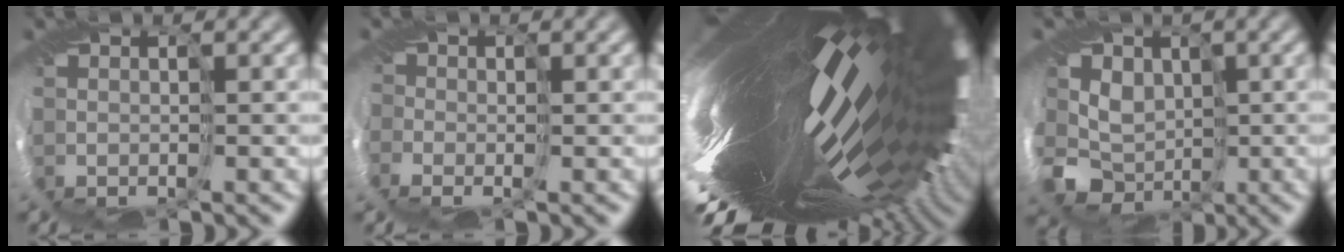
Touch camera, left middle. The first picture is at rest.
{"total": 3.4, "force": [-1.6, 2.7, 1.2], "torque": [-0.030, -0.008, -0.027]}
{"total": 20.0, "force": [2.0, 5.2, 19.2], "torque": [-0.308, -0.044, 0.039]}
{"total": 6.7, "force": [-1.6, 6.1, 2.1], "torque": [-0.030, -0.003, -0.050]}